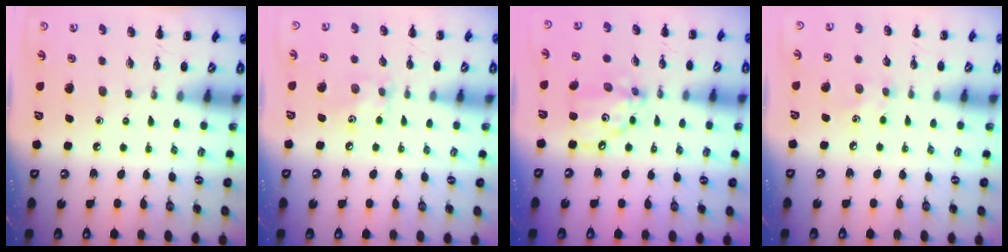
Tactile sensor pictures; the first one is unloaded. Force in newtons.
{"total": 6.6, "press": 6.5, "slide": 1.2}
{"total": 9.8, "press": 9.7, "slide": 1.4}
{"total": 4.5, "press": 4.4, "slide": 1.2}